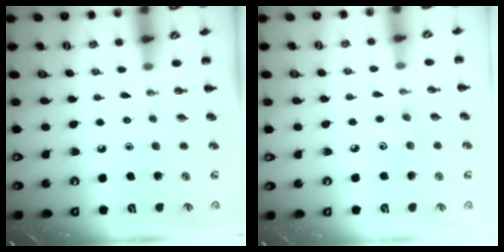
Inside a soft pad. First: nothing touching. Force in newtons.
{"total": 4.0, "press": 3.9, "slide": 1.1}